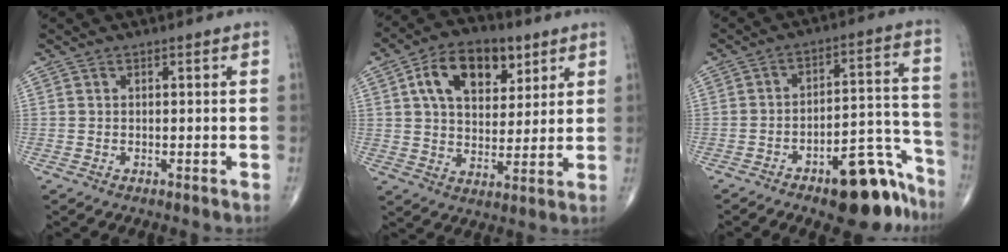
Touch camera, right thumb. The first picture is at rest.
{"total": 14.6, "force": [6.1, 8.9, 9.8], "torque": [-0.128, -0.011, 0.103]}
{"total": 15.1, "force": [-9.8, 5.8, 9.9], "torque": [-0.084, 0.100, -0.137]}